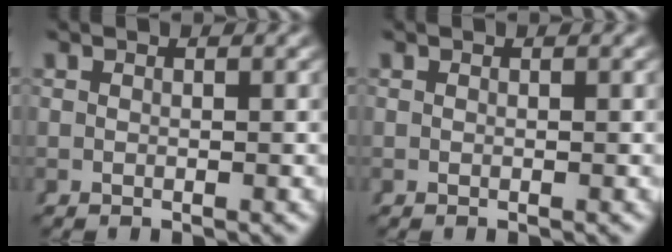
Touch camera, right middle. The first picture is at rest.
{"total": 0.0}